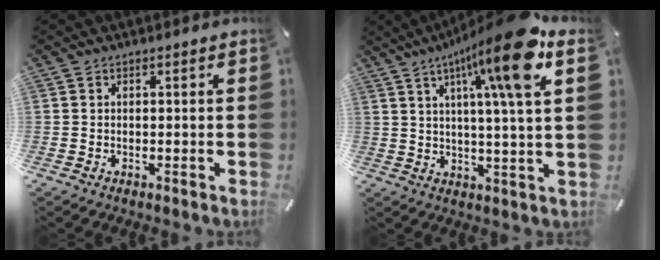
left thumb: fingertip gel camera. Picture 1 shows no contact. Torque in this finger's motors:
{"motor_torque": [0.98, 1.32, 1.87, -0.90, 0.54]}